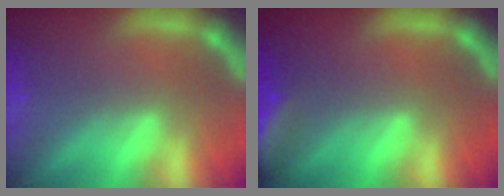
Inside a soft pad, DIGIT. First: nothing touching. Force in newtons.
{"total": 6.0}